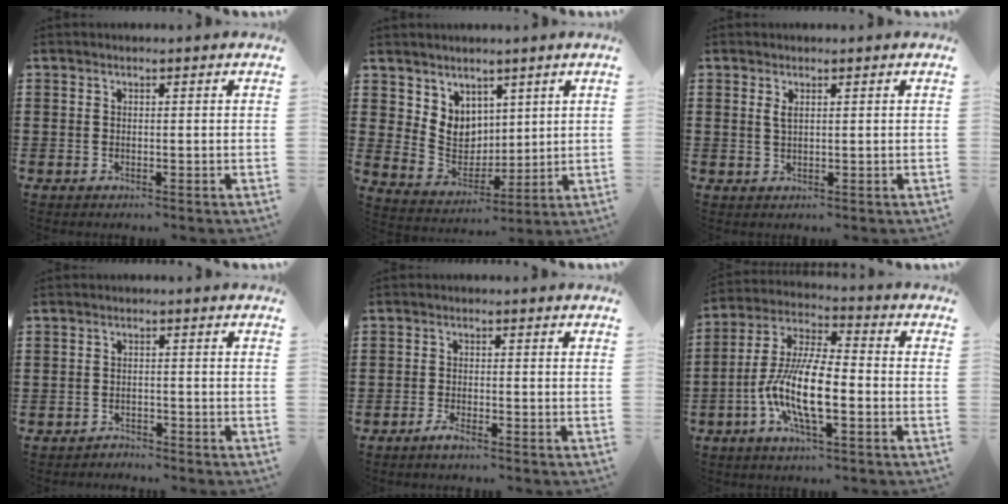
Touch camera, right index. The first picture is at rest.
{"total": 6.5, "force": [3.7, 5.3, 1.2], "torque": [-0.046, -0.014, 0.072]}
{"total": 1.4, "force": [0.6, 0.4, 1.2], "torque": [-0.024, 0.003, 0.010]}
{"total": 1.6, "force": [-1.6, 0.2, -0.1], "torque": [-0.003, 0.003, -0.035]}
{"total": 1.7, "force": [-1.4, 0.0, 0.9], "torque": [-0.023, -0.005, -0.027]}
{"total": 10.9, "force": [-3.5, 3.0, 9.9], "torque": [-0.225, -0.012, -0.073]}